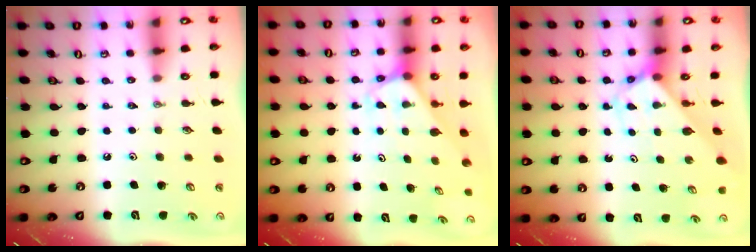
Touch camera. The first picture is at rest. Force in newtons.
{"total": 2.4, "press": 2.4, "slide": 0.2}
{"total": 2.8, "press": 2.8, "slide": 0.2}